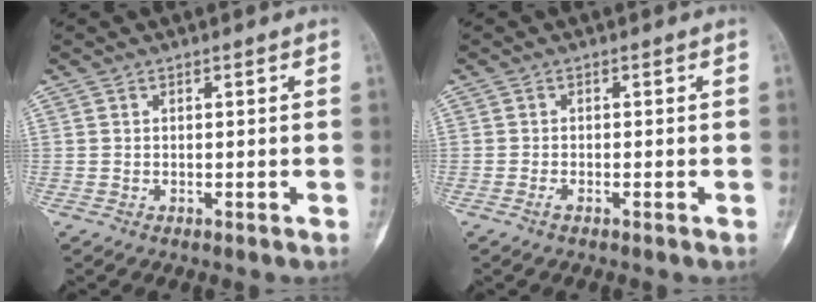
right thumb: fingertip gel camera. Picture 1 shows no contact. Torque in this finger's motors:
{"motor_torque": [-0.59, -0.32, -0.18, 0.35, -0.07]}